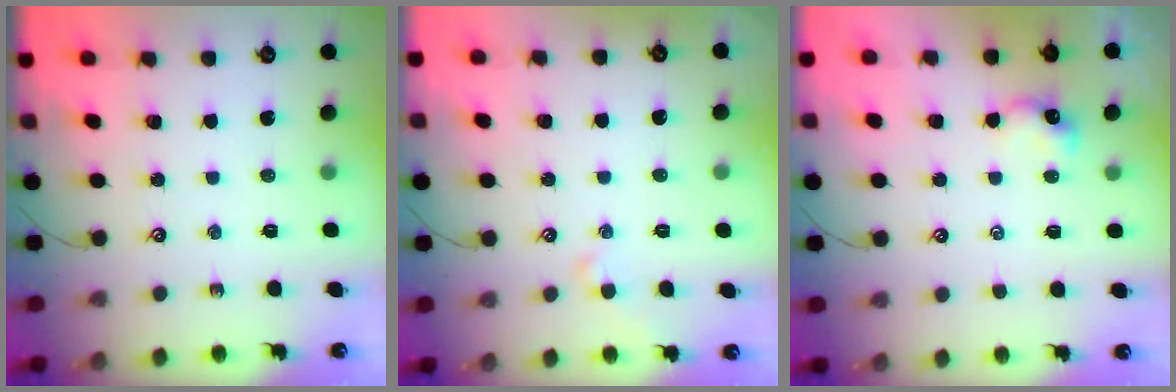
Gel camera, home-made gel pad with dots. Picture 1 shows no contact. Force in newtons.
{"total": 2.0, "press": 2.0, "slide": 0.4}
{"total": 0.7, "press": 0.7, "slide": 0.1}